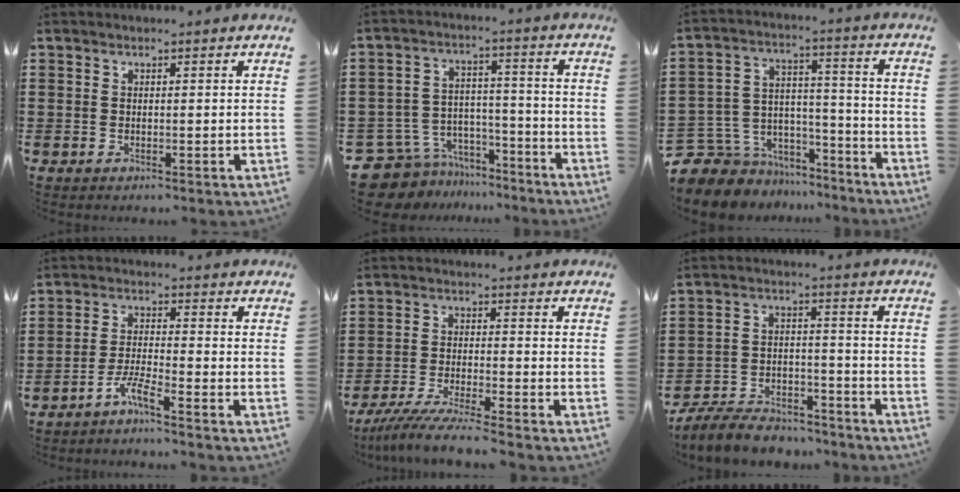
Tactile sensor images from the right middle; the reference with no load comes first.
{"total": 7.7, "force": [-7.0, 3.2, 0.5], "torque": [-0.035, 0.015, -0.141]}
{"total": 7.1, "force": [-5.5, 4.5, 0.0], "torque": [-0.025, 0.006, -0.107]}
{"total": 4.2, "force": [-3.5, 0.2, 2.5], "torque": [-0.058, 0.001, -0.070]}
{"total": 5.9, "force": [-5.4, -0.3, 2.3], "torque": [-0.056, -0.019, -0.108]}
{"total": 7.4, "force": [-6.9, 1.8, 1.7], "torque": [-0.038, 0.016, -0.136]}